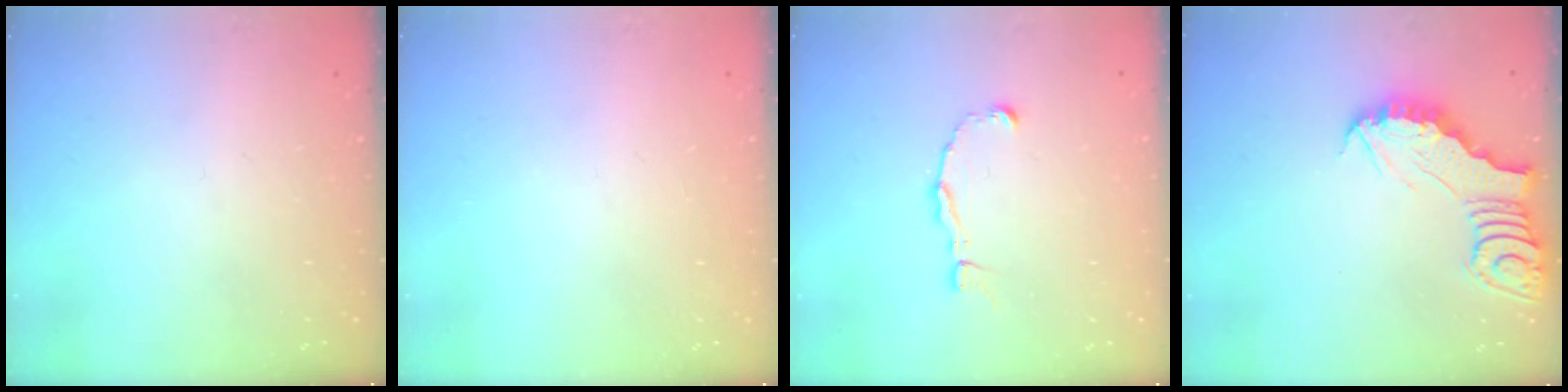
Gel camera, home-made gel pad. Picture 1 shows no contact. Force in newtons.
{"total": 0.0}
{"total": 2.5, "press": 2.5, "slide": 0.2}
{"total": 3.3, "press": 3.3, "slide": 0.4}